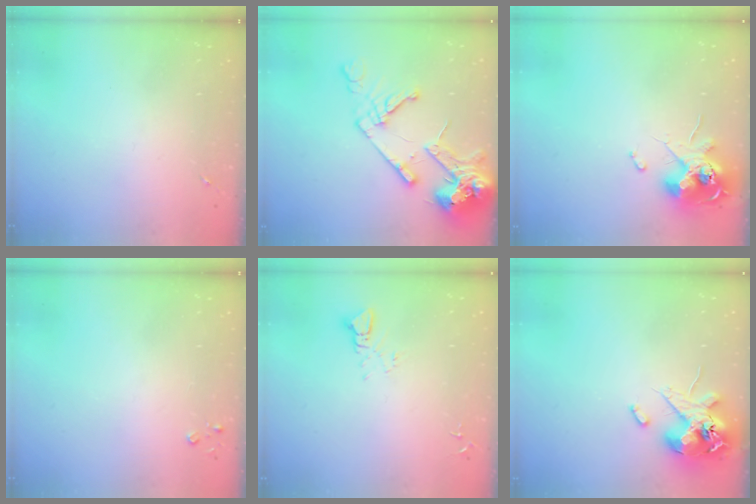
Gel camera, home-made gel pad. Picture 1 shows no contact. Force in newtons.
{"total": 16.9, "press": 16.7, "slide": 2.4}
{"total": 12.4, "press": 12.3, "slide": 1.1}
{"total": 2.6, "press": 2.6, "slide": 0.3}
{"total": 3.1, "press": 3.1, "slide": 0.1}
{"total": 13.4, "press": 13.2, "slide": 2.3}